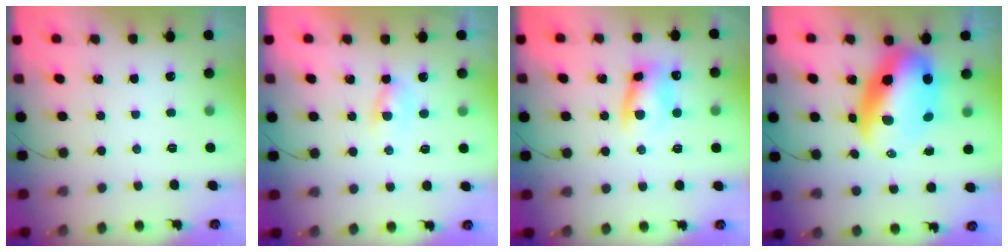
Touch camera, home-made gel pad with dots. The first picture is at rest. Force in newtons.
{"total": 1.4, "press": 1.3, "slide": 0.7}
{"total": 9.3, "press": 9.2, "slide": 1.6}
{"total": 13.7, "press": 13.3, "slide": 3.4}